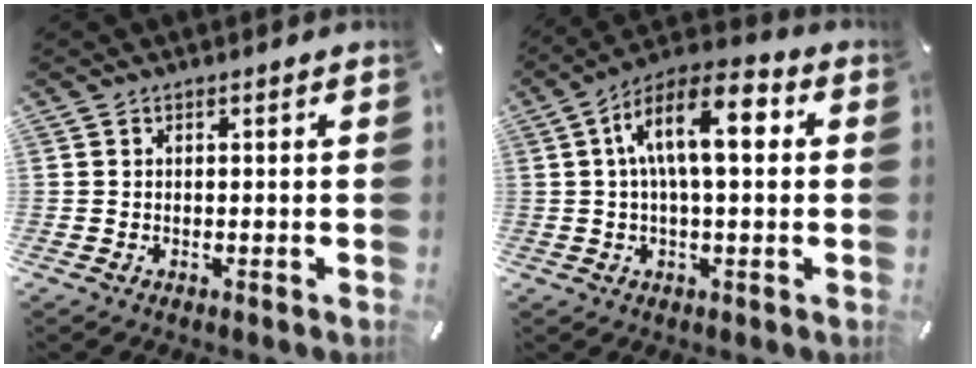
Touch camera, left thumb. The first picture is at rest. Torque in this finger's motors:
{"motor_torque": [0.70, 1.97, 1.99, -0.77, 0.66]}